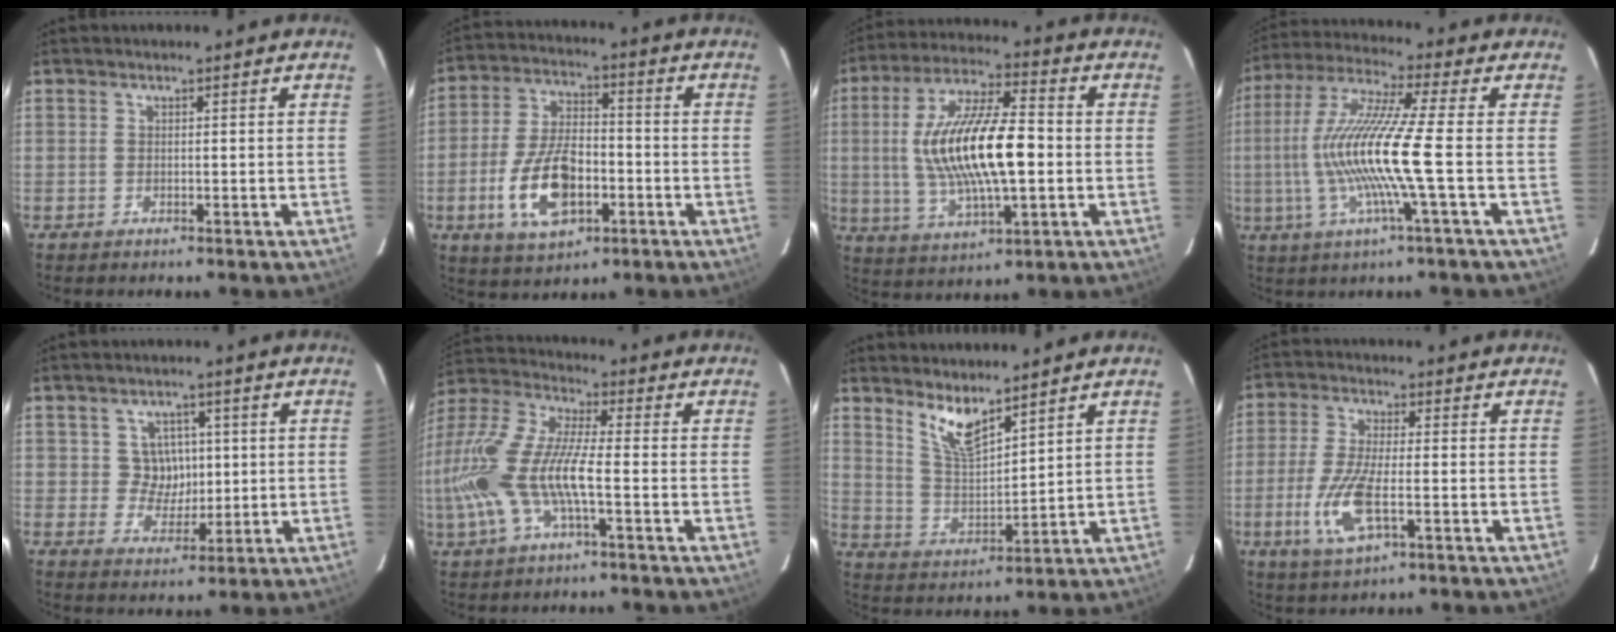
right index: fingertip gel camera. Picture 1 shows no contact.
{"total": 13.9, "force": [-4.6, 7.0, 11.0], "torque": [-0.226, 0.004, -0.075]}
{"total": 18.0, "force": [-0.6, 5.8, 17.1], "torque": [-0.324, 0.005, -0.007]}
{"total": 14.5, "force": [-2.5, -1.3, 14.2], "torque": [-0.280, -0.005, -0.045]}
{"total": 5.4, "force": [0.8, 5.2, 1.2], "torque": [-0.021, 0.012, 0.017]}
{"total": 17.1, "force": [-3.7, 4.4, 16.2], "torque": [-0.329, -0.008, -0.075]}
{"total": 8.2, "force": [6.8, 2.4, 3.8], "torque": [-0.066, -0.007, 0.136]}
{"total": 9.8, "force": [-3.0, 3.0, 8.9], "torque": [-0.191, -0.012, -0.058]}